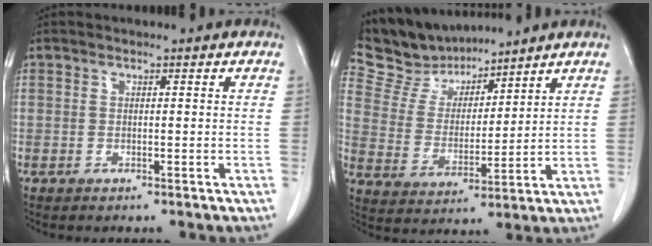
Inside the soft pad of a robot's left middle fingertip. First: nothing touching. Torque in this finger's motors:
{"motor_torque": [0.06, -0.30, -0.08, -0.07]}